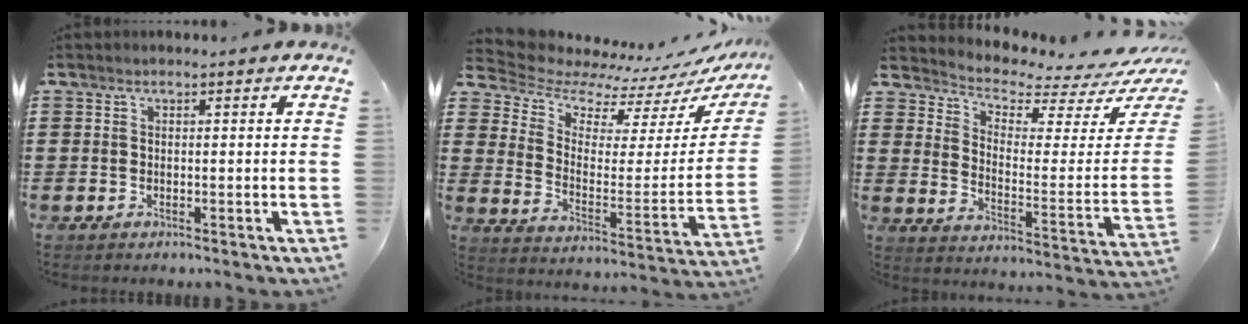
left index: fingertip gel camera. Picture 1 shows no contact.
{"total": 7.1, "force": [6.4, 2.6, 1.7], "torque": [-0.072, -0.055, 0.111]}
{"total": 3.2, "force": [2.9, 0.8, 1.0], "torque": [-0.044, -0.038, 0.043]}